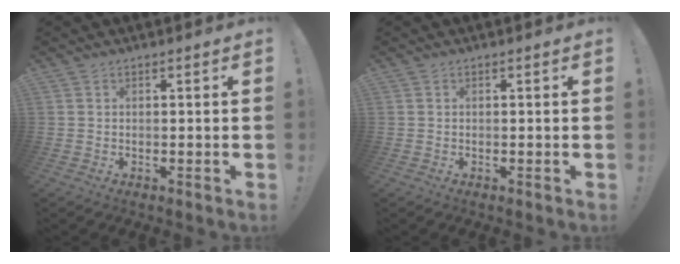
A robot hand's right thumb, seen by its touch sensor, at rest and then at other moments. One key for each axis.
{"total": 0.0}